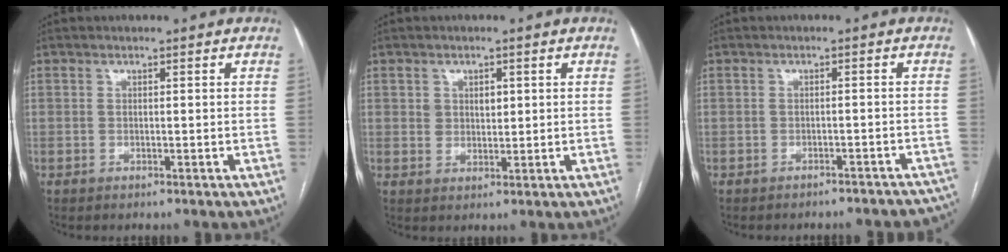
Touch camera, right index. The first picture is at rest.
{"total": 3.0, "force": [0.9, 2.3, 1.7], "torque": [-0.021, 0.004, 0.015]}
{"total": 11.1, "force": [-10.3, 3.6, 2.1], "torque": [-0.016, 0.014, -0.099]}